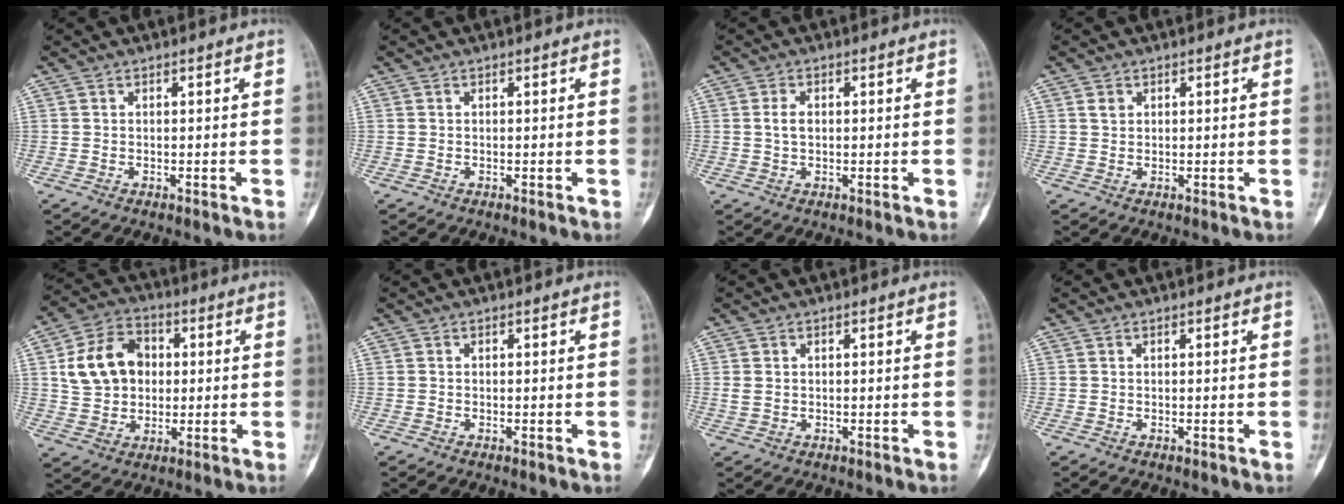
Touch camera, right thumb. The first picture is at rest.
{"total": 0.0}
{"total": 2.4, "force": [0.2, 1.5, 1.8], "torque": [-0.034, 0.004, 0.003]}
{"total": 1.4, "force": [0.6, 1.1, 0.6], "torque": [-0.005, -0.001, 0.012]}
{"total": 13.0, "force": [1.9, 10.3, 7.7], "torque": [-0.113, 0.013, 0.034]}
{"total": 0.0}
{"total": 1.8, "force": [0.2, 1.5, 1.1], "torque": [-0.023, 0.004, 0.011]}
{"total": 0.0}